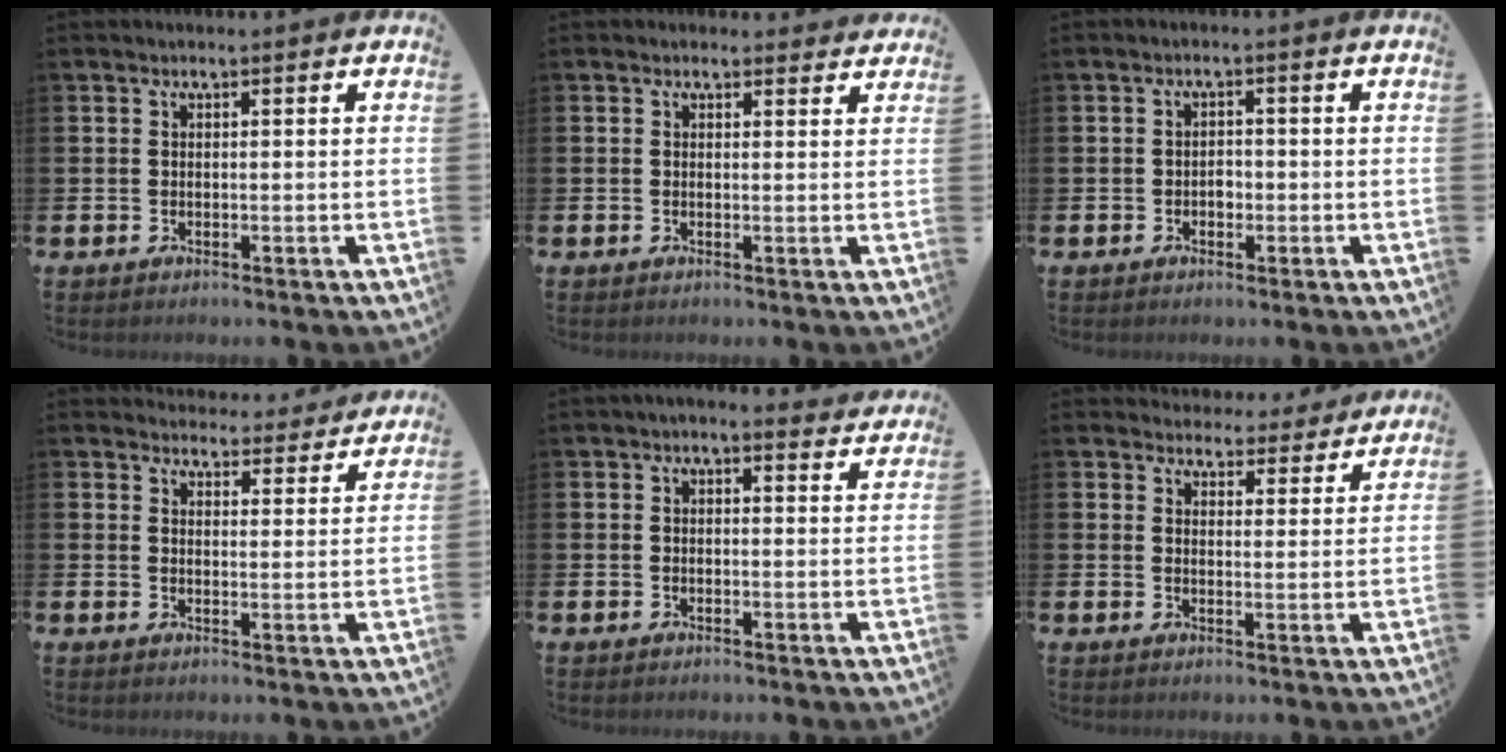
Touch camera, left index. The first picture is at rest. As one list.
[{"total": 1.1, "force": [0.9, 0.5, 0.1], "torque": [0.004, 0.001, 0.015]}, {"total": 1.4, "force": [-0.5, 1.1, 0.8], "torque": [-0.003, -0.002, -0.013]}, {"total": 4.1, "force": [4.0, 0.9, -0.2], "torque": [-0.001, -0.031, 0.069]}, {"total": 1.5, "force": [1.3, 0.5, 0.4], "torque": [-0.010, 0.001, 0.023]}, {"total": 4.1, "force": [3.9, 1.2, -0.1], "torque": [-0.005, -0.031, 0.068]}]